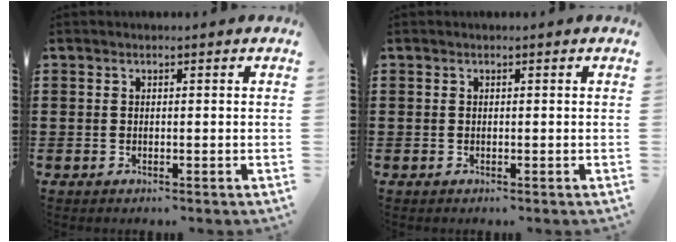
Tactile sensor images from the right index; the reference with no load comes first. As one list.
[{"total": 0.0}]